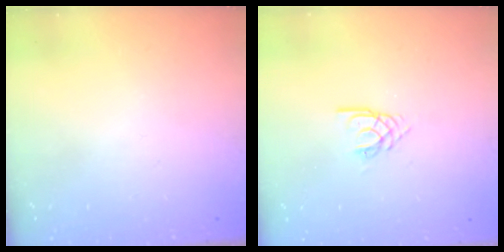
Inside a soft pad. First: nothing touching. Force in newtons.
{"total": 2.6, "press": 2.6, "slide": 0.3}